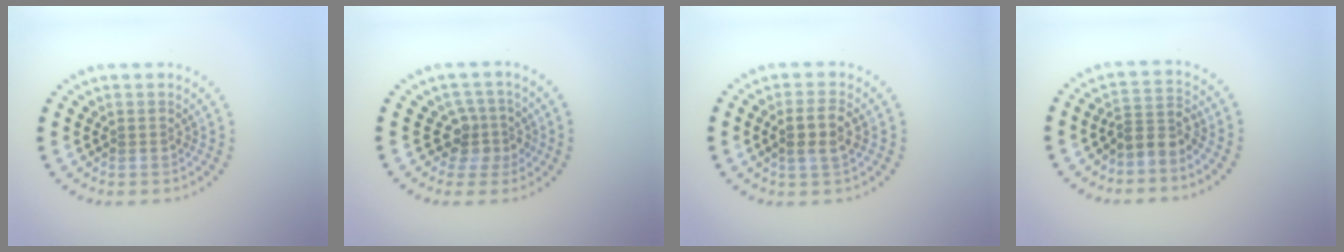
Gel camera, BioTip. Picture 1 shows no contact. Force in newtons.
{"total": 2.8, "press": 2.0, "slide": 1.9}
{"total": 2.4, "press": 2.2, "slide": 0.7}
{"total": 2.5, "press": 1.8, "slide": 1.7}